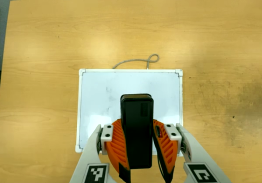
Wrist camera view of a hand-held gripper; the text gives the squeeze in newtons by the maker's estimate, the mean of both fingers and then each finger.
{"total": 7.6, "left": 6.9, "right": 8.2}